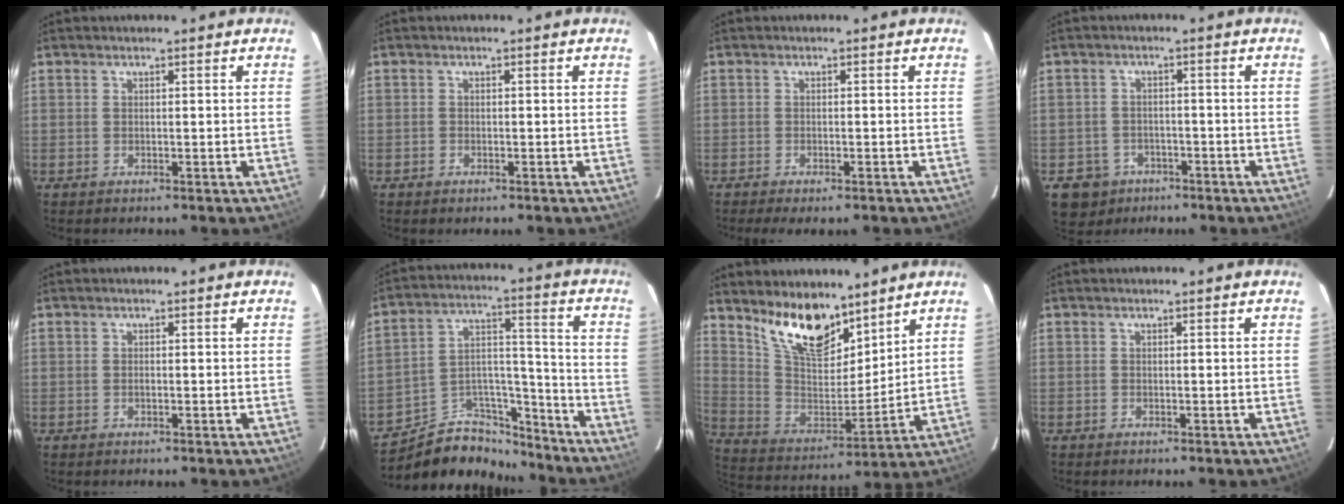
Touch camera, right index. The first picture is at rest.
{"total": 0.9, "force": [-0.6, 0.5, 0.3], "torque": [-0.005, -0.001, -0.012]}
{"total": 3.1, "force": [-2.4, 0.8, 1.8], "torque": [-0.041, -0.013, -0.039]}
{"total": 6.9, "force": [-3.7, 5.7, 1.1], "torque": [-0.039, 0.023, -0.053]}
{"total": 0.5, "force": [-0.2, 0.3, 0.4], "torque": [-0.008, 0.001, -0.004]}
{"total": 14.7, "force": [-12.2, 7.3, 3.8], "torque": [-0.067, 0.068, -0.187]}
{"total": 15.3, "force": [11.3, 6.5, 8.1], "torque": [-0.158, -0.004, 0.221]}
{"total": 0.0}